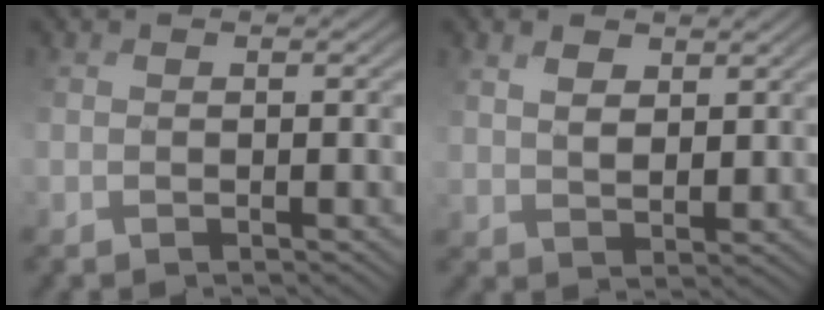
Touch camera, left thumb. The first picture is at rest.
{"total": 4.2, "force": [3.7, 1.7, 1.3], "torque": [-0.036, 0.004, 0.072]}